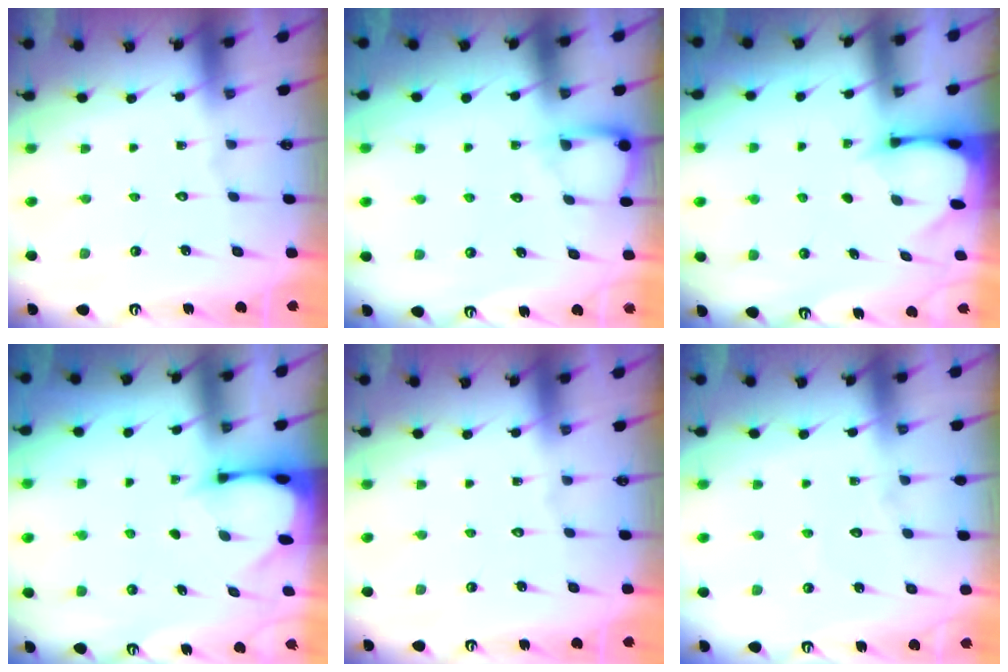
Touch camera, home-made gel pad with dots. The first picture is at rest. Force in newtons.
{"total": 5.0, "press": 5.0, "slide": 0.7}
{"total": 2.6, "press": 2.5, "slide": 0.3}
{"total": 2.7, "press": 2.7, "slide": 0.3}
{"total": 0.0}
{"total": 2.9, "press": 2.9, "slide": 0.3}